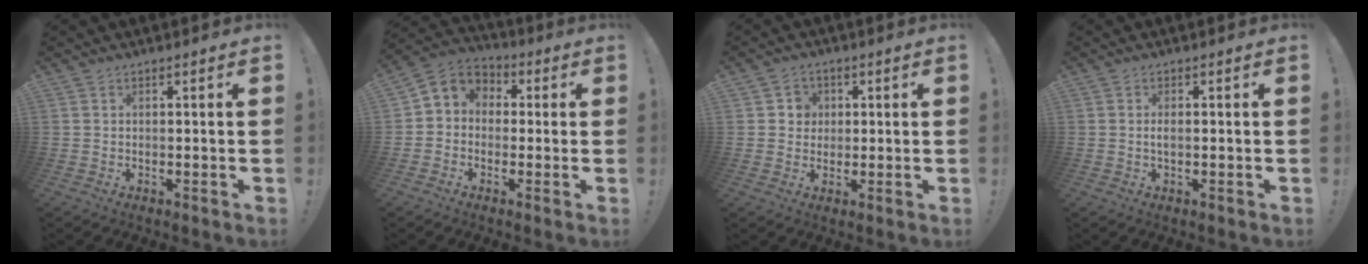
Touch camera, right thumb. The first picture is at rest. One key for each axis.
{"total": 5.6, "fx": -0.8, "fy": 5.2, "fz": 1.9, "tx": -0.030, "ty": 0.012, "tz": -0.007}
{"total": 4.5, "fx": 0.9, "fy": 4.4, "fz": 0.9, "tx": -0.014, "ty": -0.002, "tz": 0.016}
{"total": 1.4, "fx": -0.2, "fy": 0.4, "fz": 1.3, "tx": -0.016, "ty": -0.003, "tz": -0.006}